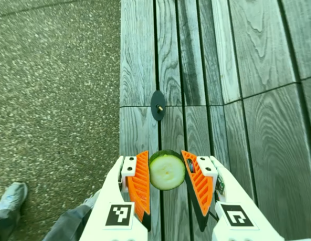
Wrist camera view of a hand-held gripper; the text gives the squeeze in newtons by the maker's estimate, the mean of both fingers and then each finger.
{"total": 10.5, "left": 10.4, "right": 10.6}